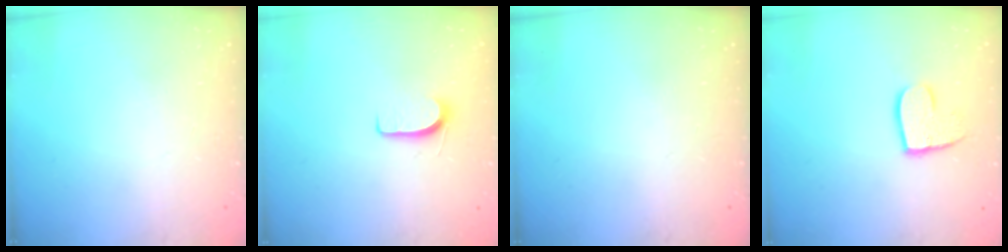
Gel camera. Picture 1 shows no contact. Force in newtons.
{"total": 5.8, "press": 5.8, "slide": 0.6}
{"total": 0.0}
{"total": 9.2, "press": 9.2, "slide": 0.6}